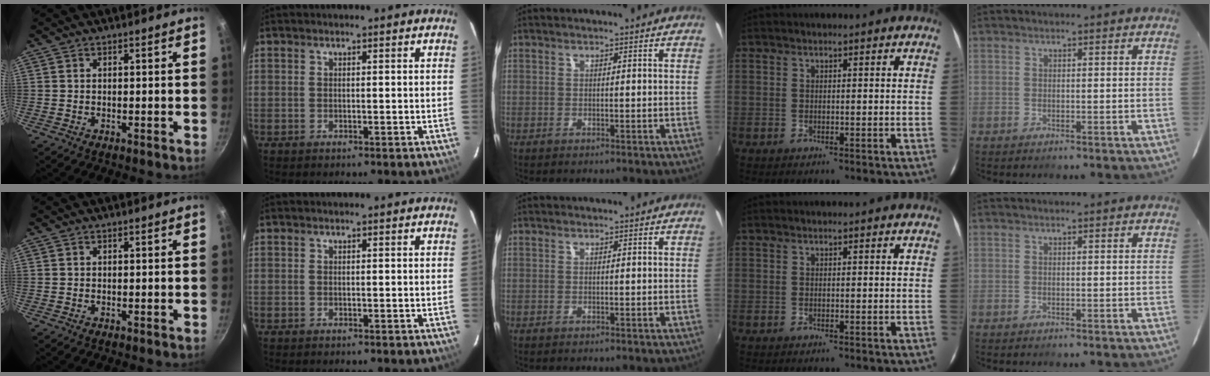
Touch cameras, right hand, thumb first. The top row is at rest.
{}